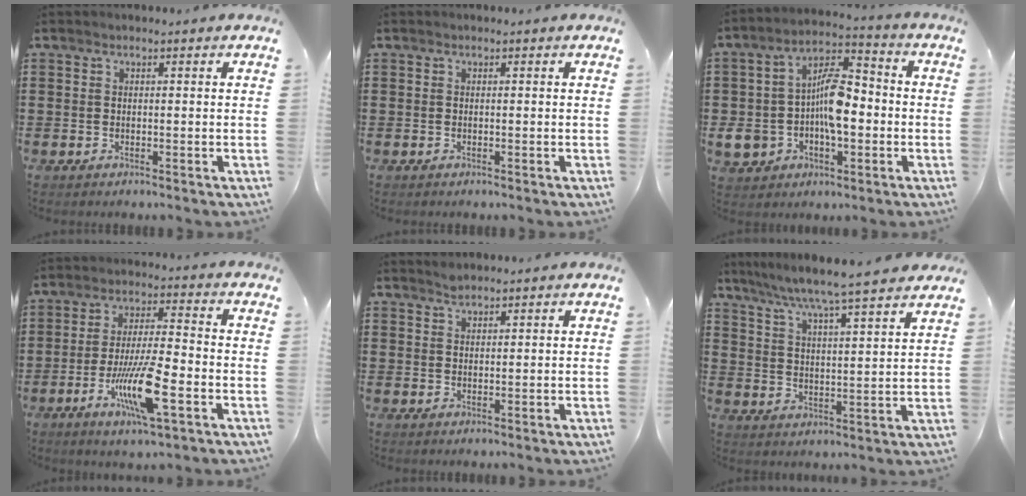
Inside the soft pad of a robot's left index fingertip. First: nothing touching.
{"total": 0.0}
{"total": 10.4, "force": [-1.5, 6.0, 8.3], "torque": [-0.169, 0.019, -0.028]}
{"total": 11.1, "force": [-4.5, 2.3, 9.9], "torque": [-0.196, -0.003, -0.084]}
{"total": 1.4, "force": [1.3, 0.3, 0.3], "torque": [-0.009, 0.000, 0.026]}
{"total": 6.1, "force": [5.5, -1.0, 2.4], "torque": [-0.071, -0.040, 0.087]}